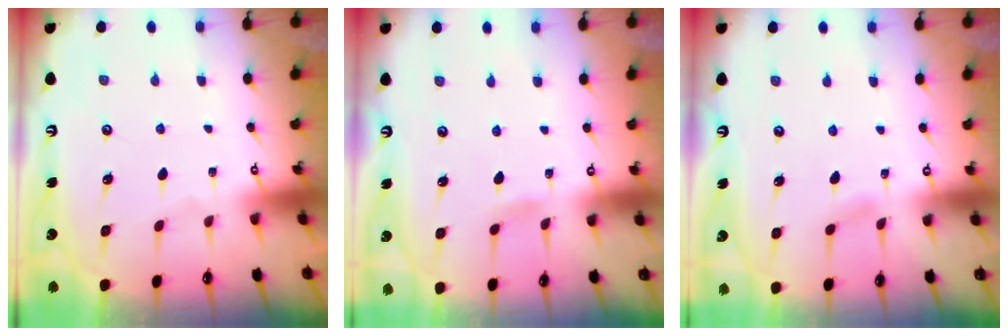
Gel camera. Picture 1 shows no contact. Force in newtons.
{"total": 2.8, "press": 2.8, "slide": 0.2}
{"total": 4.9, "press": 4.9, "slide": 0.6}